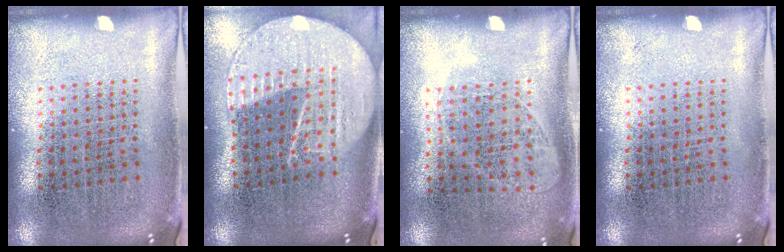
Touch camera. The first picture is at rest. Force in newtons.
{"total": 2.1, "press": 1.8, "slide": 1.1}
{"total": 1.0, "press": 0.9, "slide": 0.4}
{"total": 0.0}